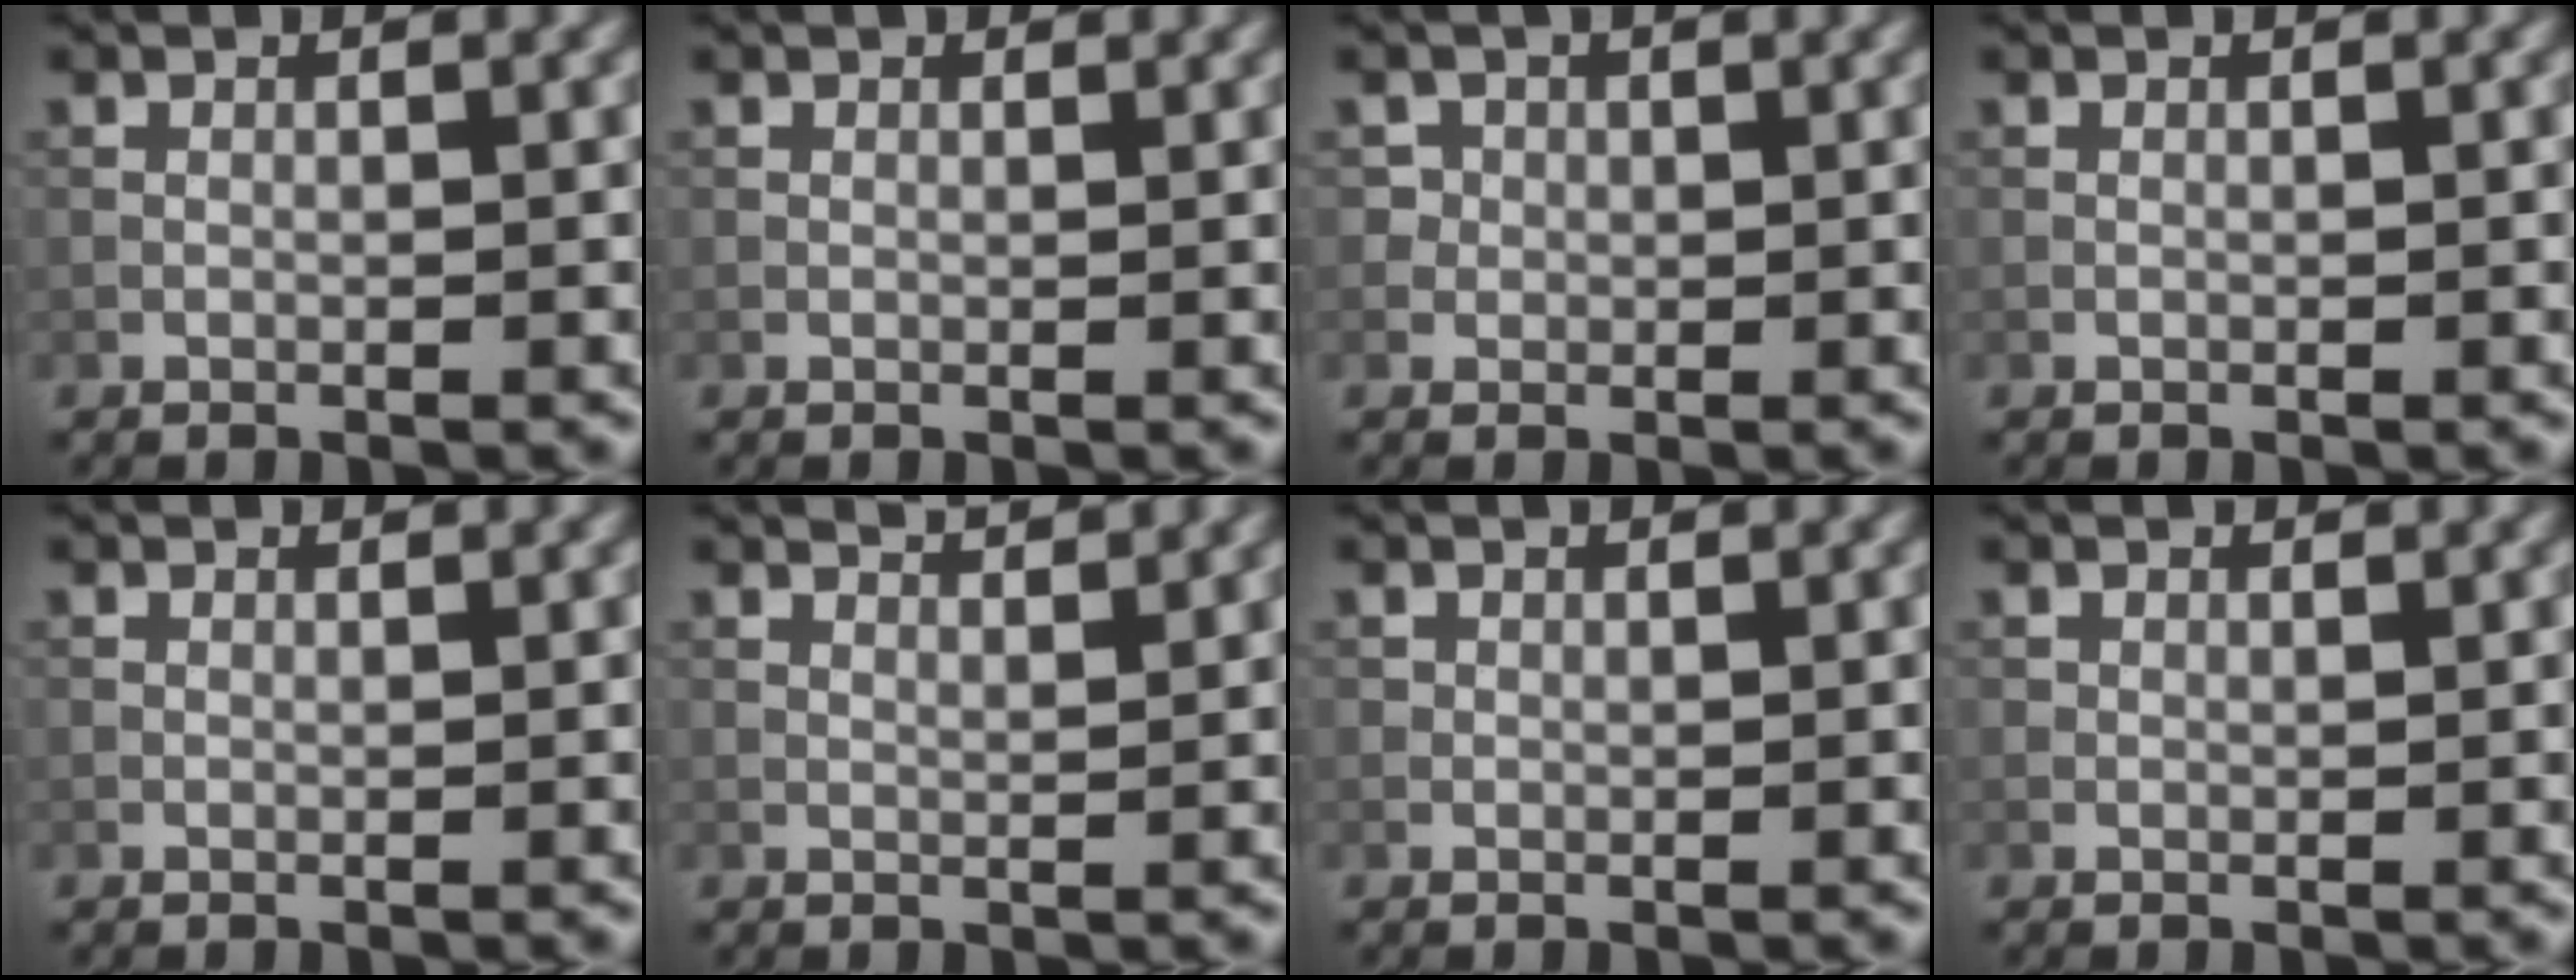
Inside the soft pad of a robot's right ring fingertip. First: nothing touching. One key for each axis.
{"total": 0.7, "fx": 0.6, "fy": 0.4, "fz": 0.2, "tx": -0.002, "ty": 0.001, "tz": 0.007}
{"total": 2.2, "fx": 0.8, "fy": 2.0, "fz": 0.5, "tx": -0.004, "ty": -0.006, "tz": 0.021}
{"total": 0.0}
{"total": 0.5, "fx": 0.5, "fy": 0.1, "fz": 0.1, "tx": -0.004, "ty": 0.001, "tz": 0.007}
{"total": 2.6, "fx": 2.3, "fy": 0.5, "fz": 1.1, "tx": -0.014, "ty": -0.004, "tz": 0.031}
{"total": 0.9, "fx": 0.6, "fy": 0.6, "fz": 0.2, "tx": -0.004, "ty": 0.001, "tz": 0.008}
{"total": 1.2, "fx": 0.9, "fy": 0.7, "fz": 0.3, "tx": -0.009, "ty": -0.001, "tz": 0.011}